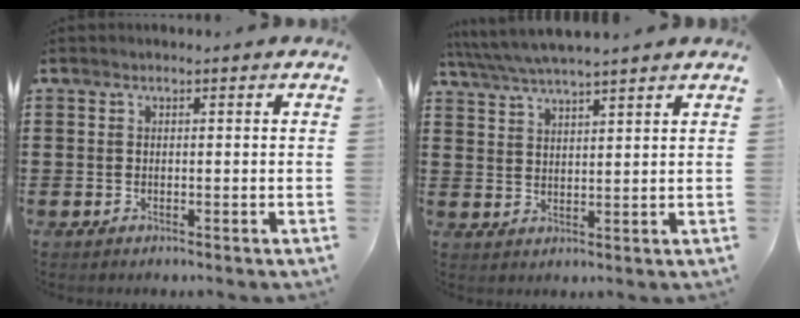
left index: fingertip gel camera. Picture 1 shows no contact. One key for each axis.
{"total": 4.3, "fx": 3.9, "fy": -0.2, "fz": 1.7, "tx": -0.044, "ty": -0.015, "tz": 0.069}